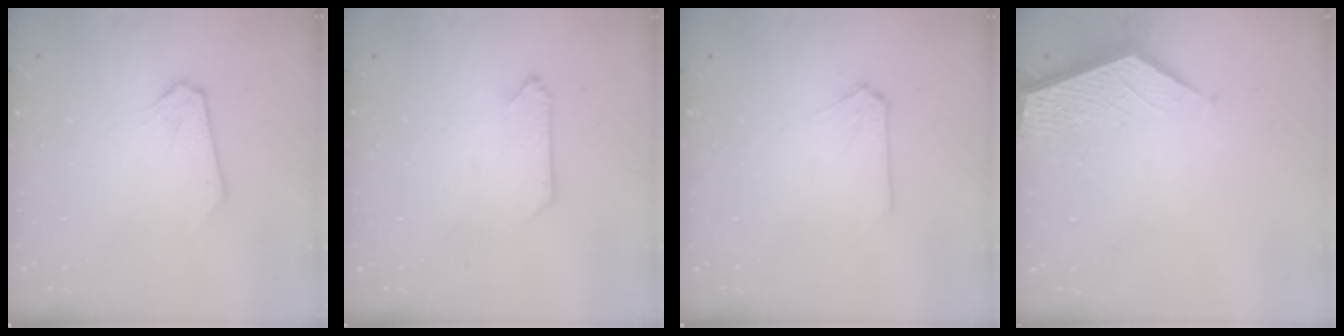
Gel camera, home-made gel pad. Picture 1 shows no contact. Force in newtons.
{"total": 0.0}
{"total": 0.0}
{"total": 3.4, "press": 3.4, "slide": 0.4}